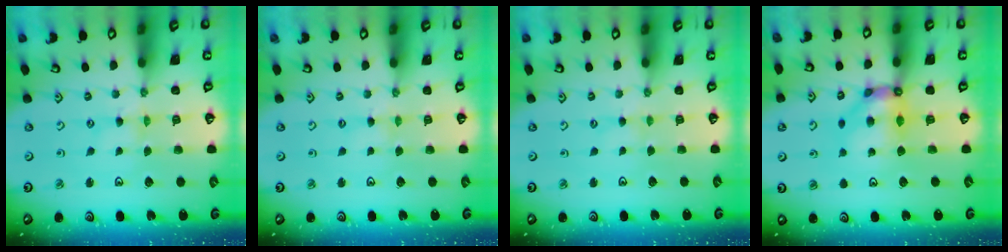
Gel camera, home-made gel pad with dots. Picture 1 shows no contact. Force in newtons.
{"total": 0.9, "press": 0.8, "slide": 0.2}
{"total": 0.7, "press": 0.7, "slide": 0.2}
{"total": 8.8, "press": 8.8, "slide": 0.7}